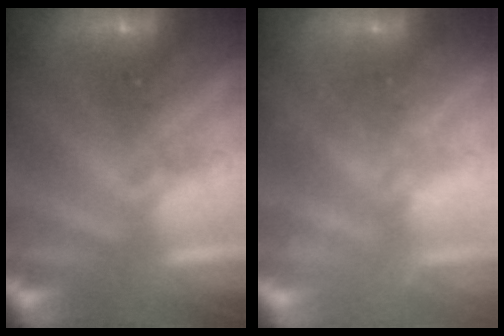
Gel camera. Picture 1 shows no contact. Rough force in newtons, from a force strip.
{"total": 2.3}